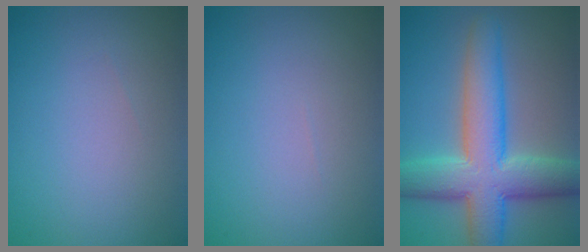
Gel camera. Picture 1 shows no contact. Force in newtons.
{"total": 0.0}
{"total": 9.1, "press": 9.1, "slide": 0.3}